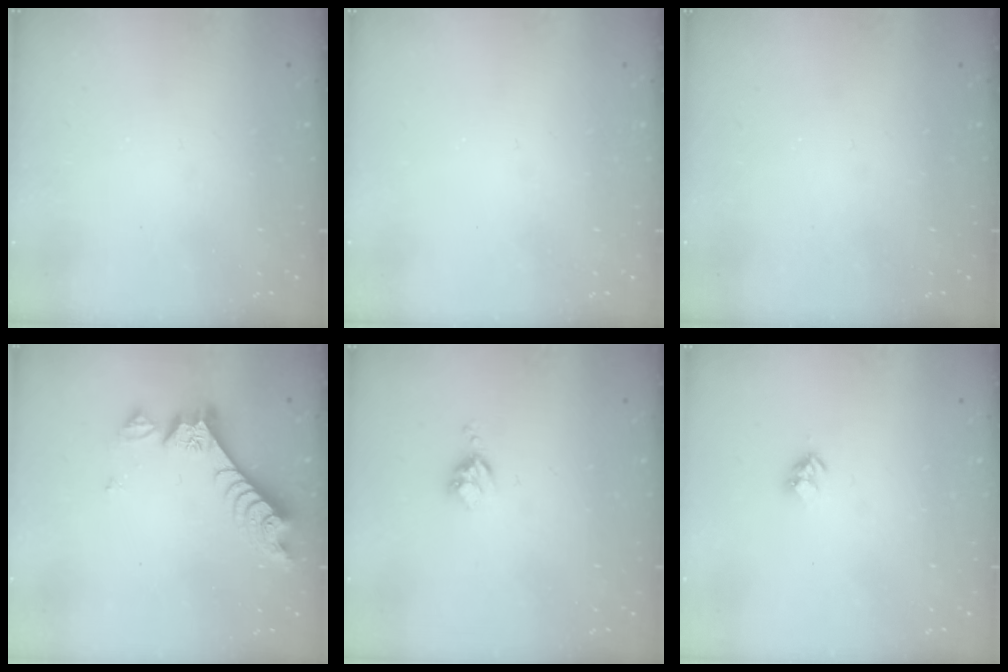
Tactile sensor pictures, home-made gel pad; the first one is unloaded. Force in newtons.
{"total": 0.0}
{"total": 0.0}
{"total": 8.5, "press": 8.4, "slide": 0.8}
{"total": 3.6, "press": 3.6, "slide": 0.6}
{"total": 2.8, "press": 2.8, "slide": 0.4}